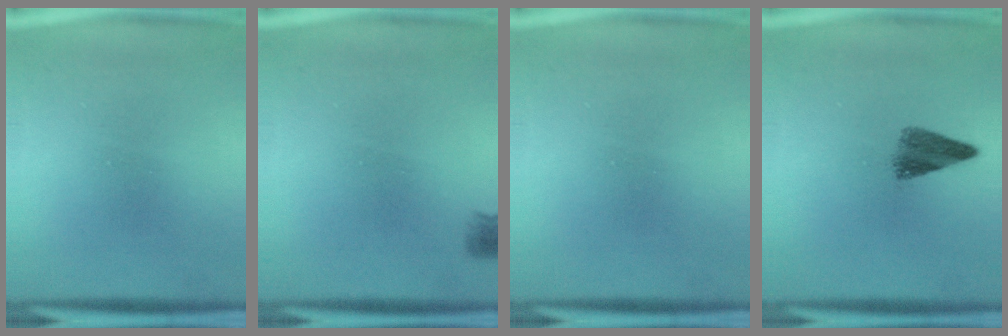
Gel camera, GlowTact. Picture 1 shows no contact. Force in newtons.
{"total": 2.9}
{"total": 0.0}
{"total": 4.2}